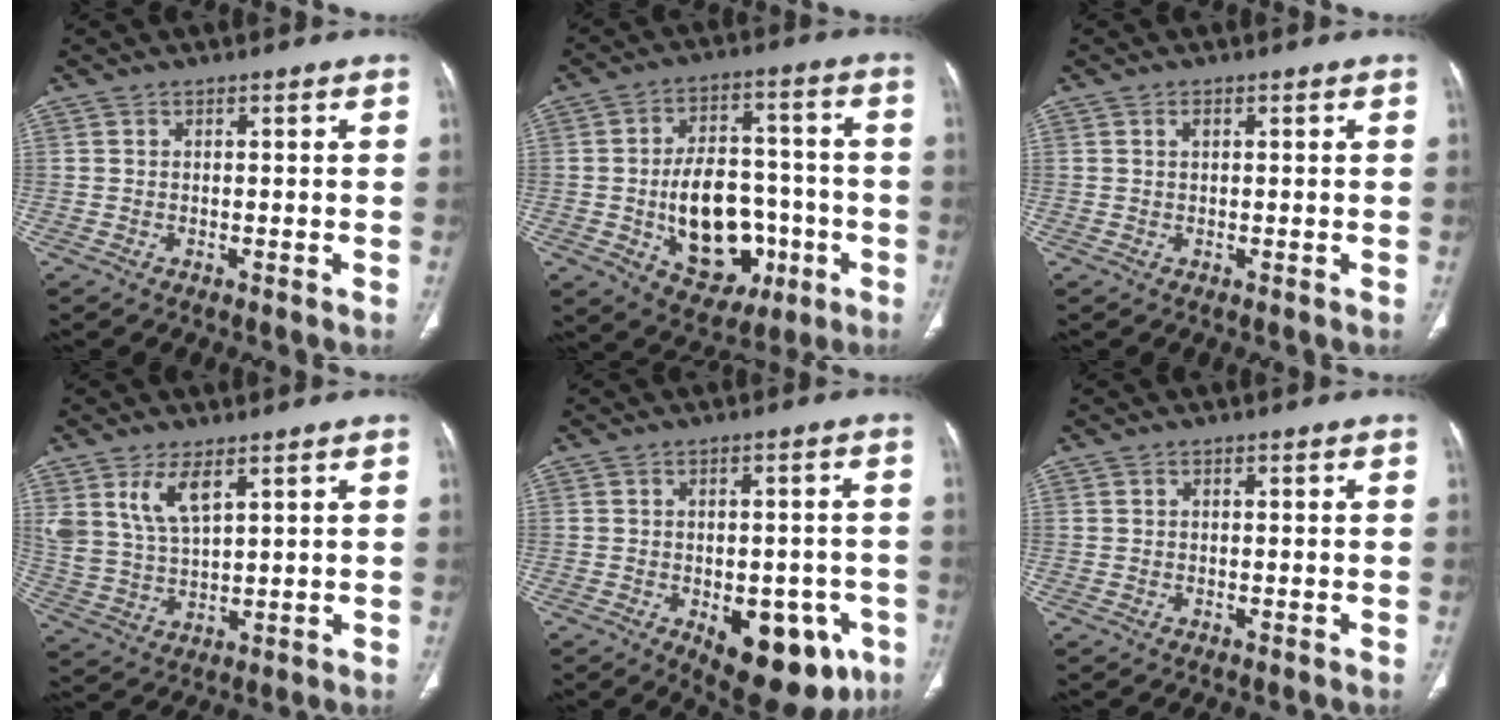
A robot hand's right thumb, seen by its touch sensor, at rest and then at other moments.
{"total": 17.4, "force": [-4.0, 11.6, 12.4], "torque": [-0.148, 0.034, -0.044]}
{"total": 1.0, "force": [0.4, 0.5, 0.7], "torque": [-0.013, 0.002, 0.008]}
{"total": 7.9, "force": [4.3, 3.4, 5.8], "torque": [-0.111, -0.022, 0.096]}
{"total": 15.4, "force": [-6.2, 8.2, 11.5], "torque": [-0.112, 0.014, -0.067]}
{"total": 0.0}